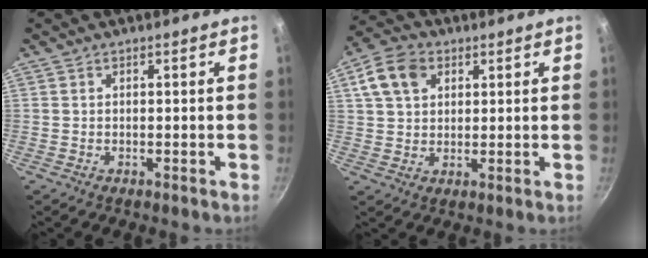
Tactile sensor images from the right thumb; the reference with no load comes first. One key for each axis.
{"total": 9.0, "fx": 3.4, "fy": 6.5, "fz": 5.2, "tx": -0.085, "ty": 0.005, "tz": 0.053}